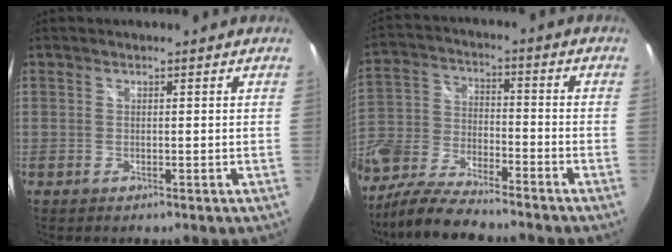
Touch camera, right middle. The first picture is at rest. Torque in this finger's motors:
{"motor_torque": [1.08, -1.06, 1.05, 0.21]}